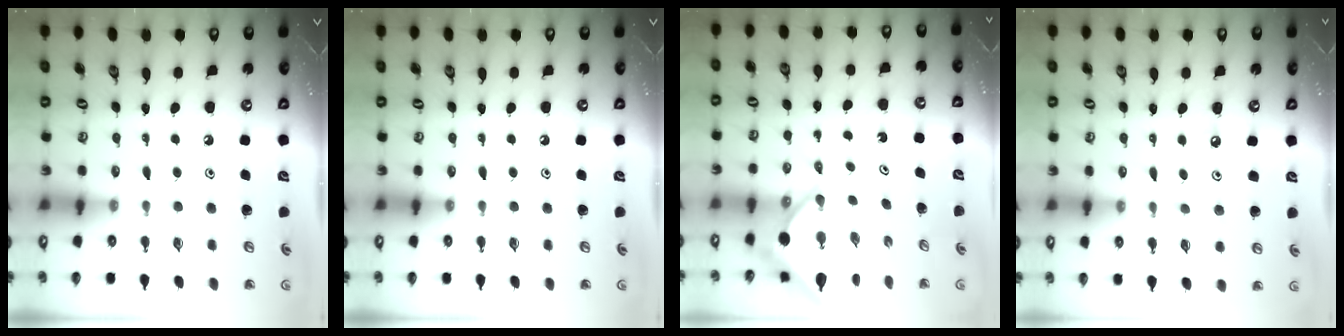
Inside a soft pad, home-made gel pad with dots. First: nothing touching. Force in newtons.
{"total": 0.0}
{"total": 7.5, "press": 7.5, "slide": 0.8}
{"total": 4.5, "press": 4.5, "slide": 0.2}